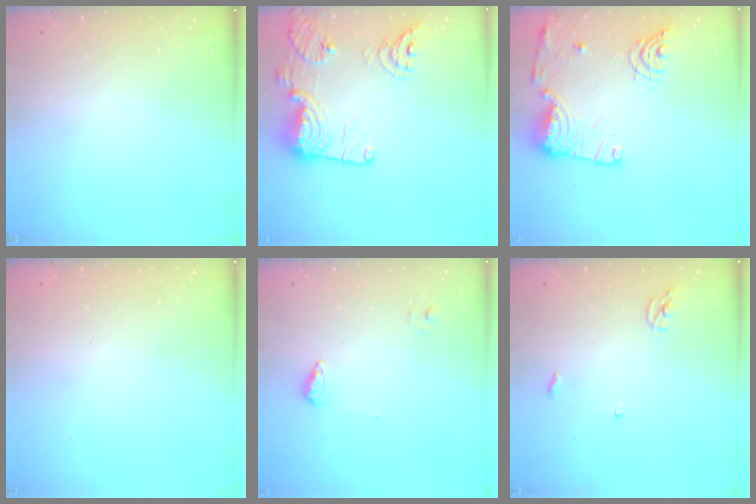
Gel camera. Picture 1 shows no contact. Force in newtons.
{"total": 19.1, "press": 18.3, "slide": 5.5}
{"total": 15.8, "press": 15.7, "slide": 0.9}
{"total": 0.9, "press": 0.9, "slide": 0.0}
{"total": 5.9, "press": 5.8, "slide": 1.4}
{"total": 3.6, "press": 3.6, "slide": 0.3}